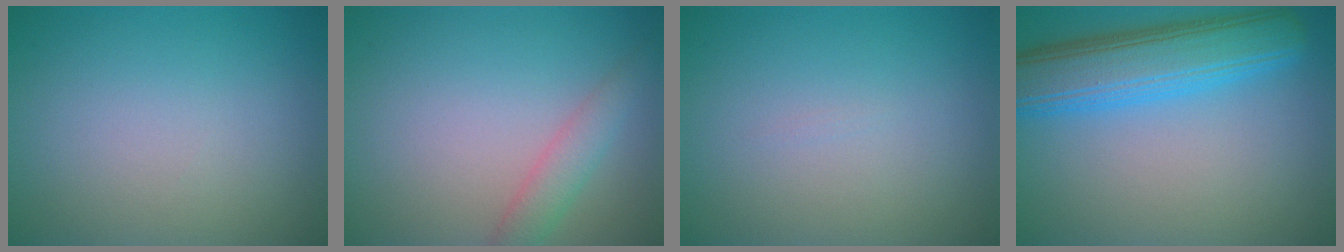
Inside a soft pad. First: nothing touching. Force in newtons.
{"total": 2.2, "press": 2.2, "slide": 0.2}
{"total": 0.0}
{"total": 7.6, "press": 7.6, "slide": 0.1}